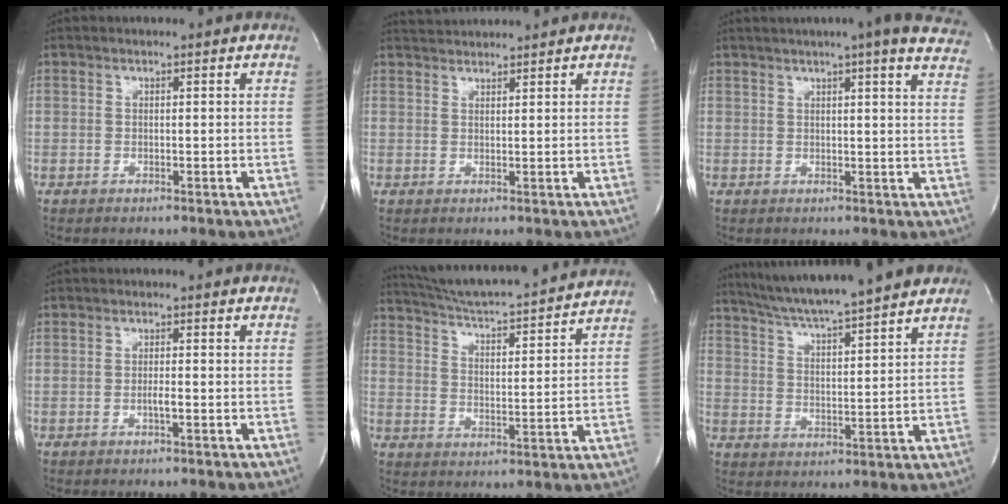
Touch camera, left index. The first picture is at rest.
{"total": 3.5, "force": [3.5, 0.0, 0.1], "torque": [-0.009, 0.026, 0.064]}
{"total": 15.9, "force": [13.2, 0.9, 8.9], "torque": [-0.119, -0.004, 0.143]}
{"total": 1.3, "force": [-0.6, 0.0, 1.1], "torque": [-0.023, 0.000, -0.010]}
{"total": 21.3, "force": [19.8, 1.1, 7.8], "torque": [-0.130, -0.008, 0.276]}
{"total": 16.8, "force": [14.7, 0.2, 8.2], "torque": [-0.138, 0.022, 0.218]}